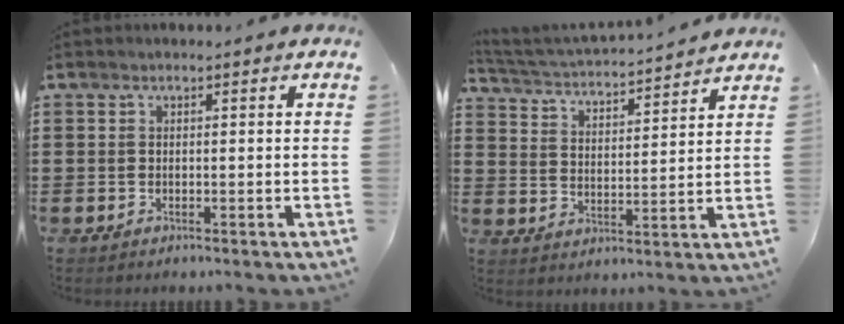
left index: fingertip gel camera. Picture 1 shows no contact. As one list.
[{"total": 3.7, "force": [3.6, -0.2, 0.5], "torque": [-0.032, -0.030, 0.055]}]